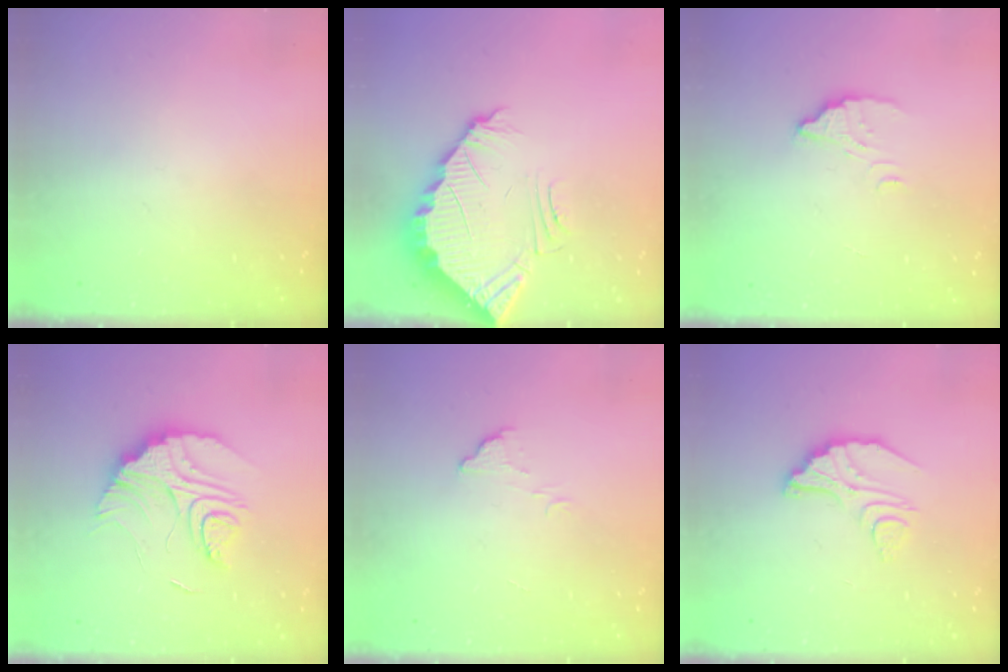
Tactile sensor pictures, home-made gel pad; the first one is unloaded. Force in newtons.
{"total": 3.7, "press": 3.7, "slide": 0.1}
{"total": 2.8, "press": 2.8, "slide": 0.2}
{"total": 13.4, "press": 13.3, "slide": 0.9}
{"total": 3.6, "press": 3.6, "slide": 0.2}
{"total": 8.1, "press": 8.1, "slide": 0.7}